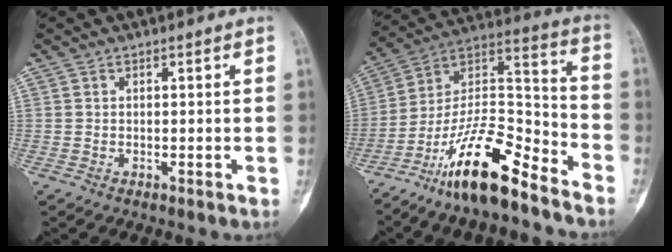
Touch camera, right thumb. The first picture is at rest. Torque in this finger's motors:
{"motor_torque": [0.47, 0.30, 1.46, -1.30, 0.22]}